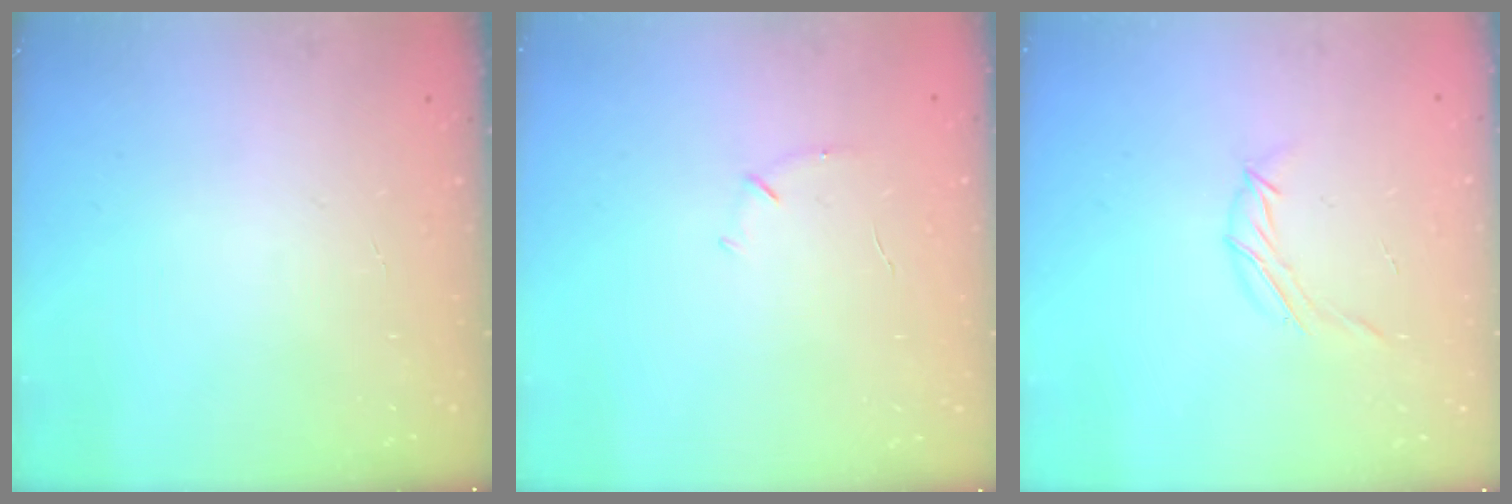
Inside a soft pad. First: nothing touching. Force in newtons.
{"total": 4.3, "press": 4.2, "slide": 1.1}
{"total": 5.5, "press": 5.4, "slide": 1.2}